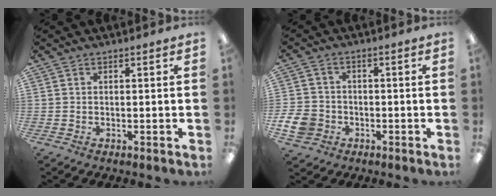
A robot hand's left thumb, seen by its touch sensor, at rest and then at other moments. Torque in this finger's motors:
{"motor_torque": [-0.40, 0.58, 0.23, 0.56, 0.02]}